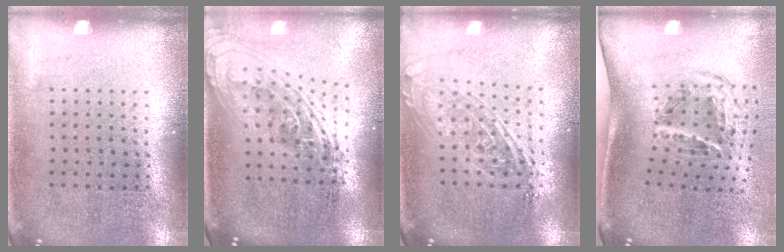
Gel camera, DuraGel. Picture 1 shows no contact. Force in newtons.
{"total": 2.2, "press": 1.7, "slide": 1.5}
{"total": 1.6, "press": 1.3, "slide": 0.8}
{"total": 2.0, "press": 1.3, "slide": 1.5}